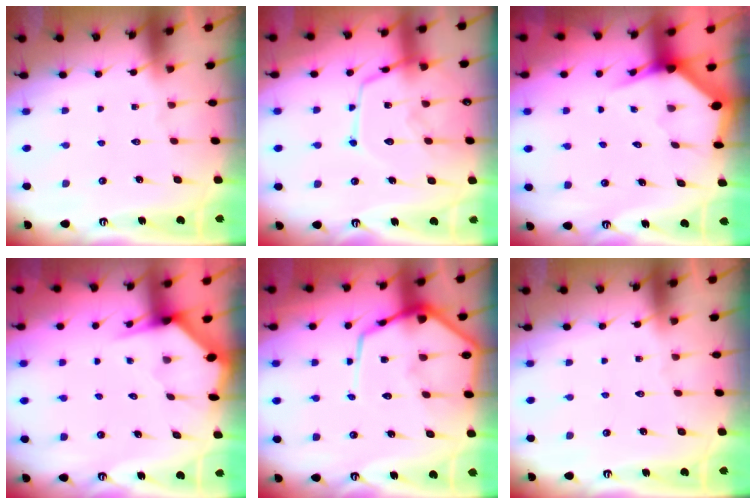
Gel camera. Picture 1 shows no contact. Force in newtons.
{"total": 15.6, "press": 15.6, "slide": 1.5}
{"total": 3.4, "press": 3.4, "slide": 0.5}
{"total": 3.6, "press": 3.6, "slide": 0.4}
{"total": 14.0, "press": 13.9, "slide": 1.3}
{"total": 0.0}